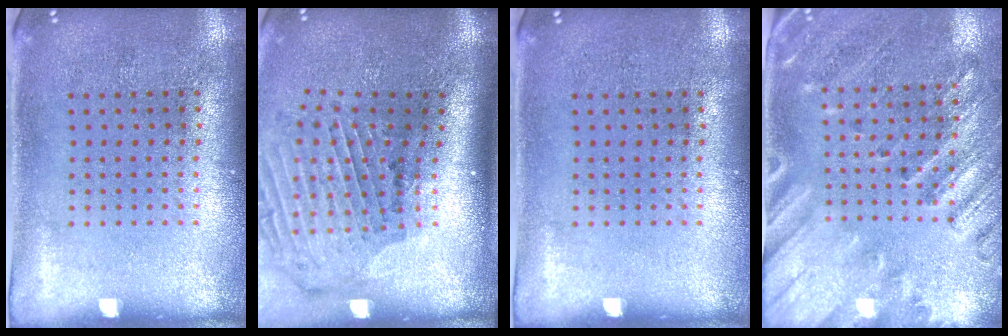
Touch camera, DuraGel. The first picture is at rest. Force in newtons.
{"total": 2.0, "press": 1.7, "slide": 1.1}
{"total": 0.0}
{"total": 2.4, "press": 2.0, "slide": 1.3}